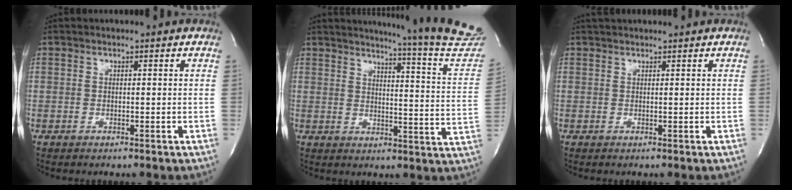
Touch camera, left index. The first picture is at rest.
{"total": 21.1, "force": [19.8, -1.7, 7.2], "torque": [-0.103, -0.134, 0.219]}
{"total": 2.4, "force": [2.3, 0.1, 0.7], "torque": [-0.008, 0.028, 0.040]}